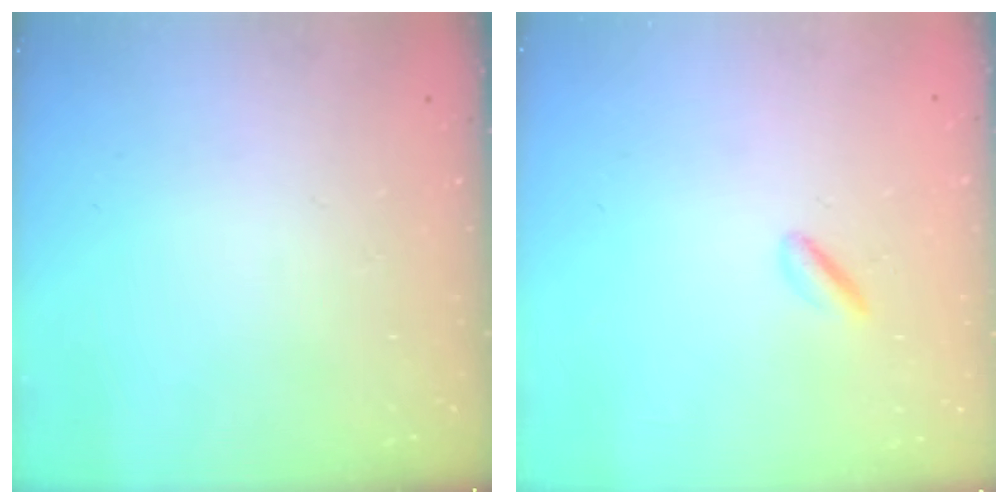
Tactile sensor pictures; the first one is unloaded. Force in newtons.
{"total": 0.9, "press": 0.7, "slide": 0.6}